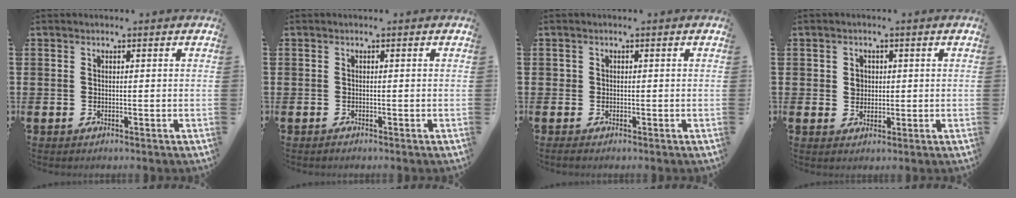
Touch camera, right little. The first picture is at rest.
{"total": 0.0}
{"total": 0.7, "force": [-0.3, 0.6, 0.2], "torque": [-0.005, 0.004, -0.007]}
{"total": 2.2, "force": [0.7, 2.0, 0.7], "torque": [0.005, 0.001, 0.006]}